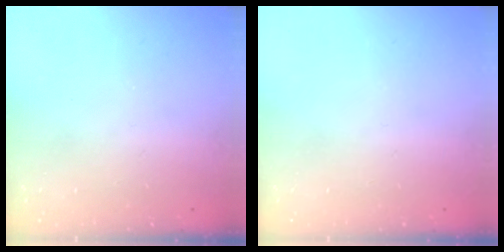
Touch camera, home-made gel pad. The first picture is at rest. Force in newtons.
{"total": 0.0}